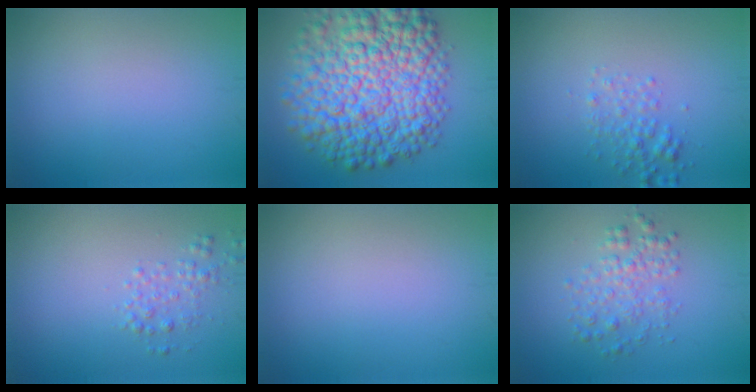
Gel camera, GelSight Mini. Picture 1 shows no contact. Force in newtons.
{"total": 13.7, "press": 13.7, "slide": 0.3}
{"total": 2.0, "press": 2.0, "slide": 0.1}
{"total": 1.6, "press": 1.6, "slide": 0.1}
{"total": 0.0}
{"total": 2.7, "press": 2.7, "slide": 0.0}